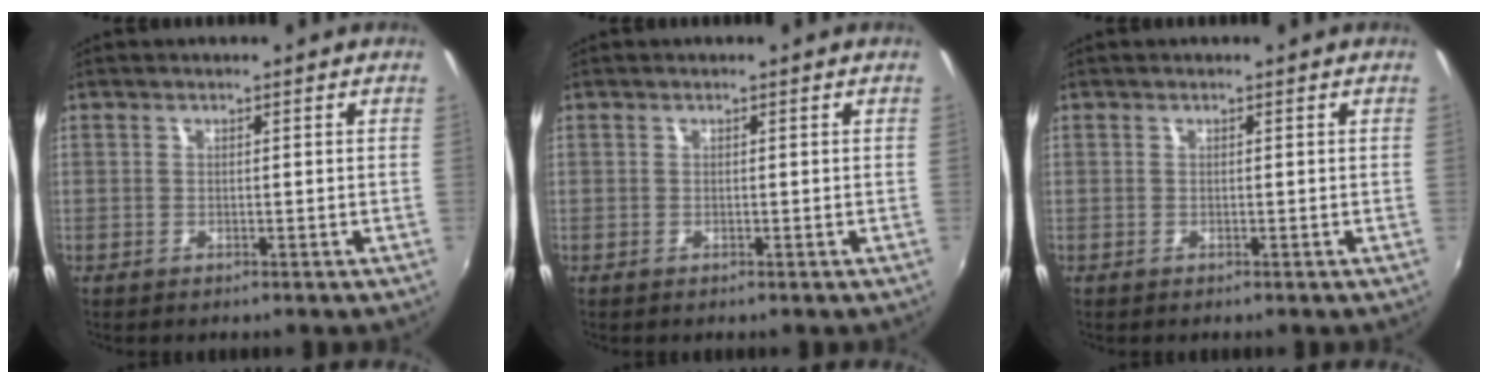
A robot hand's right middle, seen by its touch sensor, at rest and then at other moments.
{"total": 0.0}
{"total": 0.0}